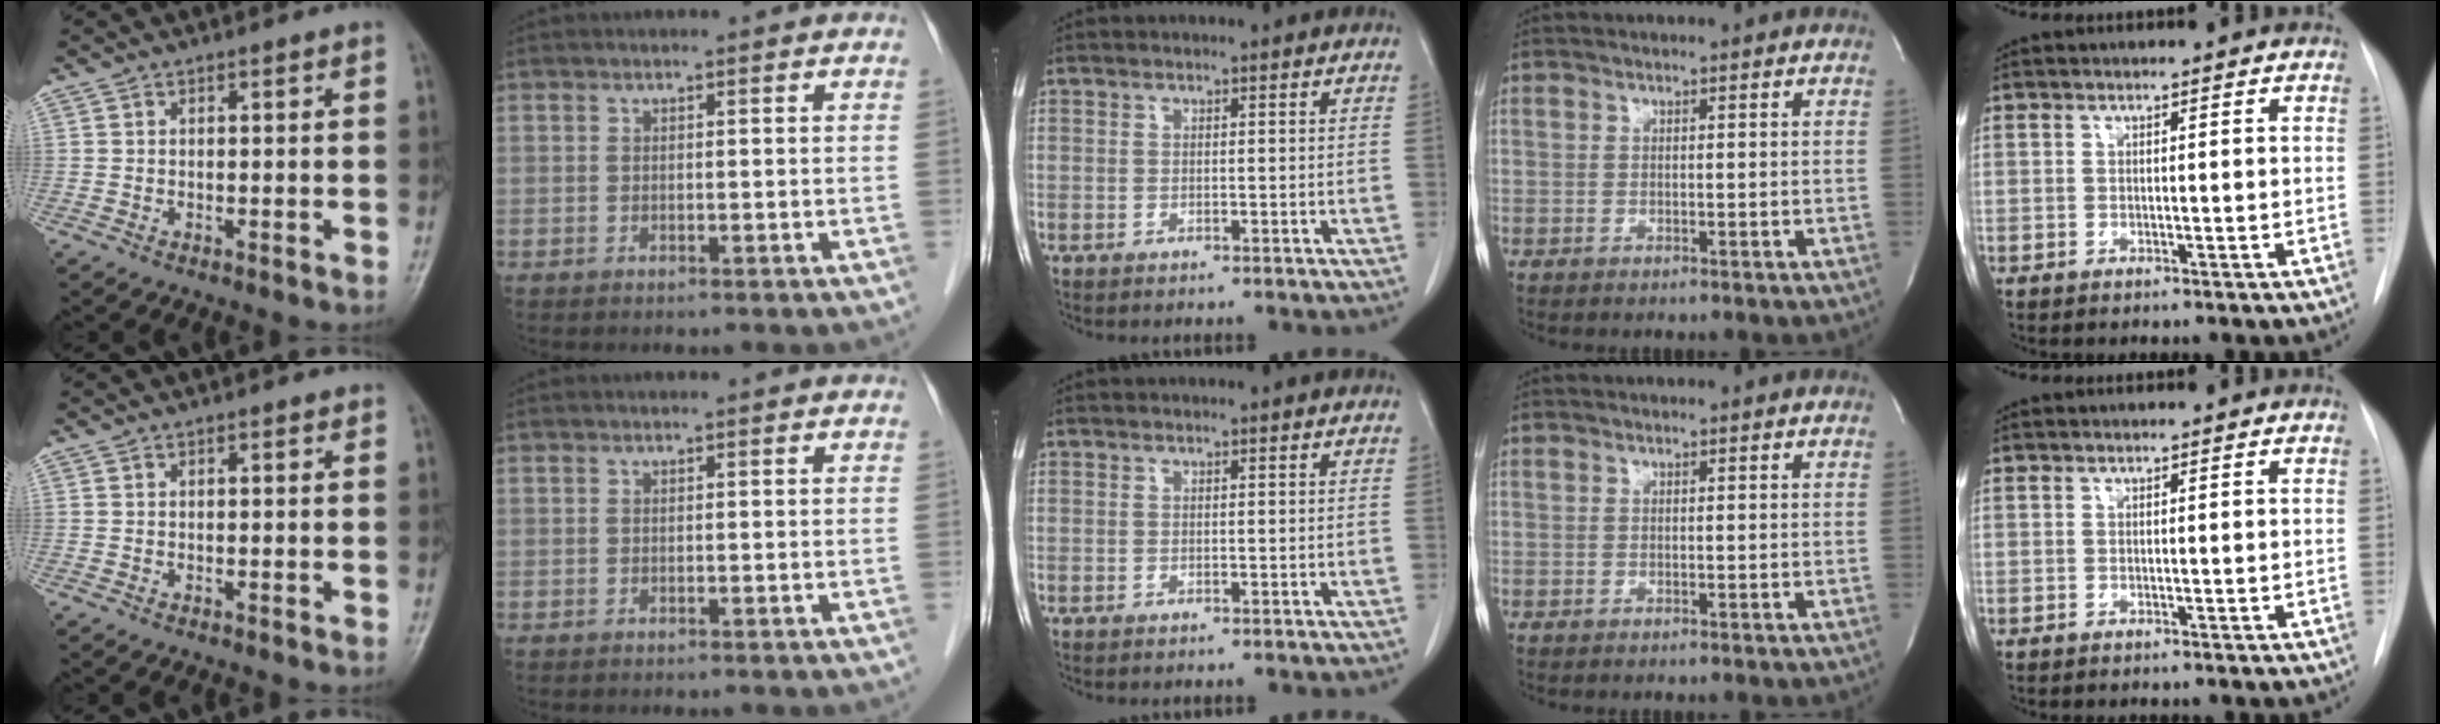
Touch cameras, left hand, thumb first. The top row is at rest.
{}